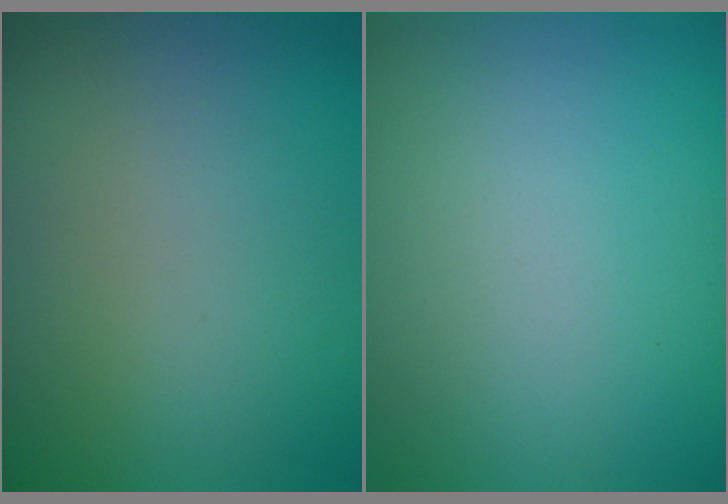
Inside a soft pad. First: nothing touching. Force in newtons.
{"total": 0.0}